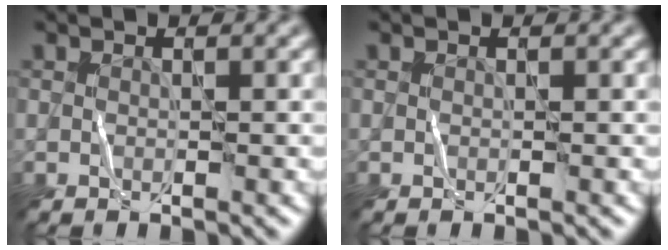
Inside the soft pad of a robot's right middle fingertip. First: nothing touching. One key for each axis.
{"total": 0.0}